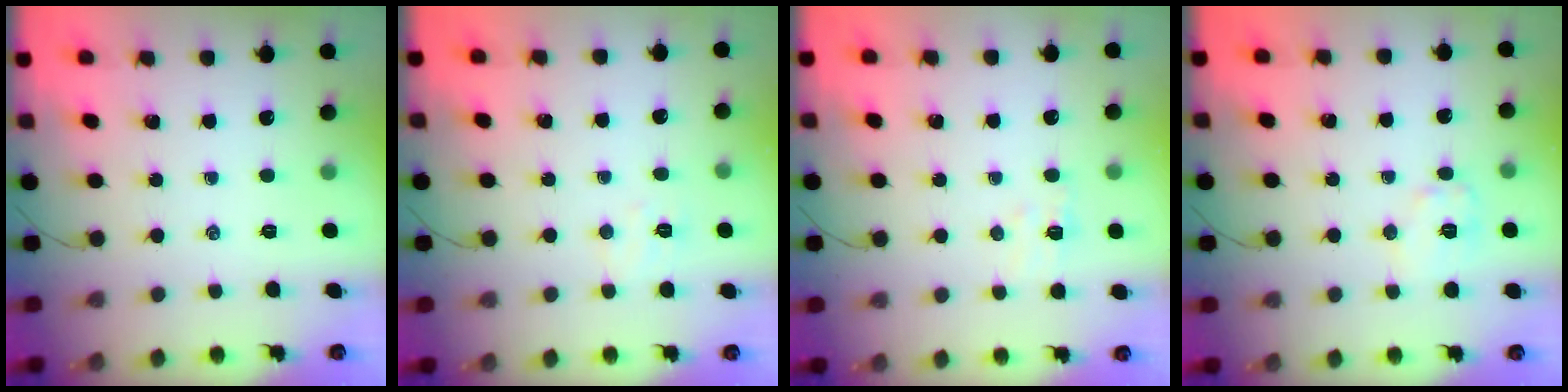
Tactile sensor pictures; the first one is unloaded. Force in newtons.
{"total": 3.8, "press": 3.7, "slide": 0.8}
{"total": 3.9, "press": 3.8, "slide": 0.9}
{"total": 7.5, "press": 7.5, "slide": 0.3}